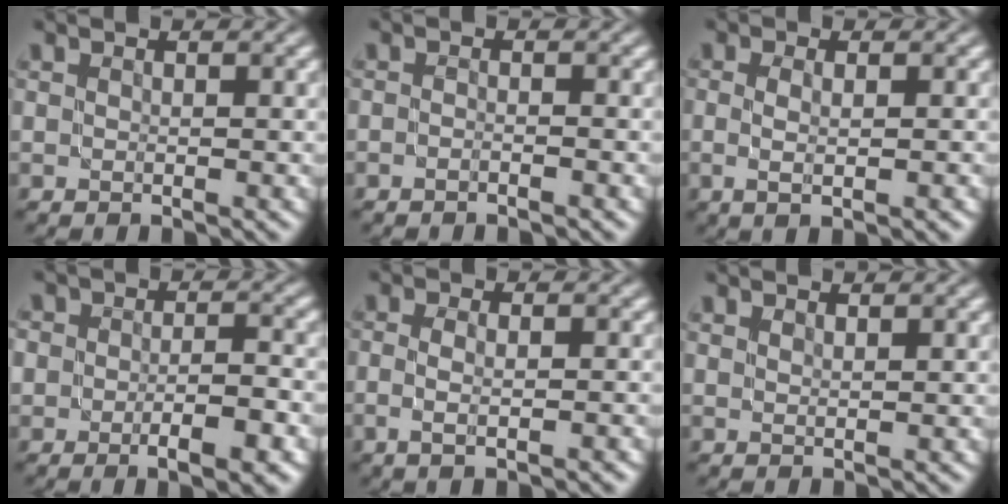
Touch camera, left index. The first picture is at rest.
{"total": 0.8, "force": [-0.7, 0.0, 0.5], "torque": [-0.012, 0.000, -0.014]}
{"total": 2.7, "force": [-0.1, 0.9, 2.5], "torque": [-0.033, 0.000, -0.001]}
{"total": 5.3, "force": [-1.9, 2.7, 4.2], "torque": [-0.037, -0.003, -0.027]}
{"total": 3.3, "force": [-0.5, 1.4, 2.9], "torque": [-0.032, 0.001, -0.009]}
{"total": 0.6, "force": [0.6, -0.1, 0.0], "torque": [0.001, -0.001, 0.014]}